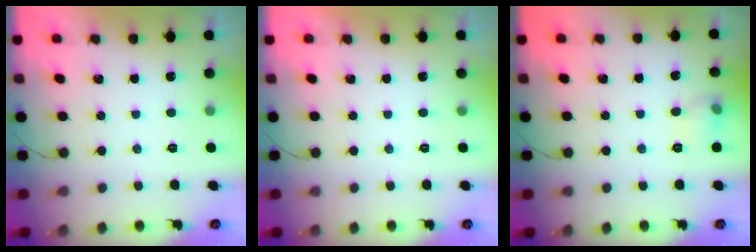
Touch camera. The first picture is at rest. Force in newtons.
{"total": 0.0}
{"total": 5.5, "press": 5.4, "slide": 1.2}